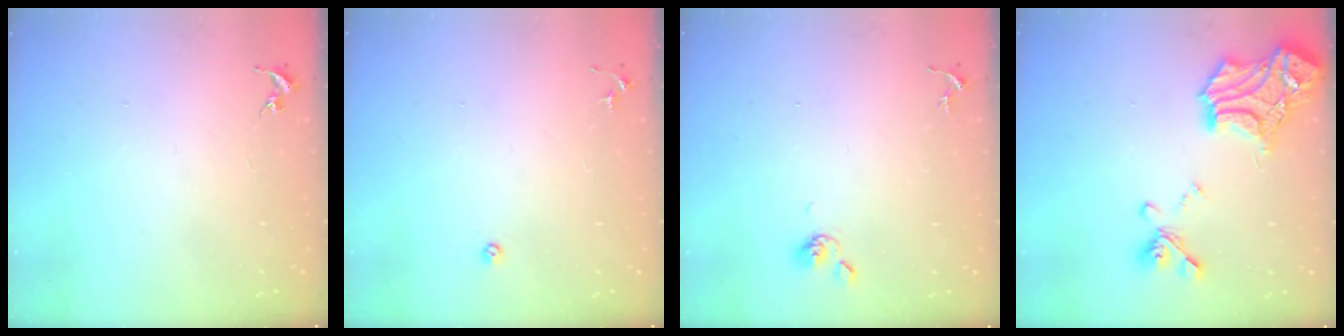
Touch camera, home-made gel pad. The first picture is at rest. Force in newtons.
{"total": 3.4, "press": 3.3, "slide": 0.7}
{"total": 4.4, "press": 4.3, "slide": 0.8}
{"total": 22.9, "press": 22.8, "slide": 2.3}